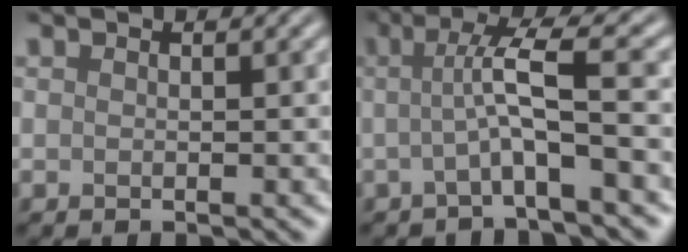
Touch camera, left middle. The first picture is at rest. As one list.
[{"total": 4.7, "force": [-0.3, 0.5, 4.6], "torque": [-0.082, 0.008, -0.012]}]